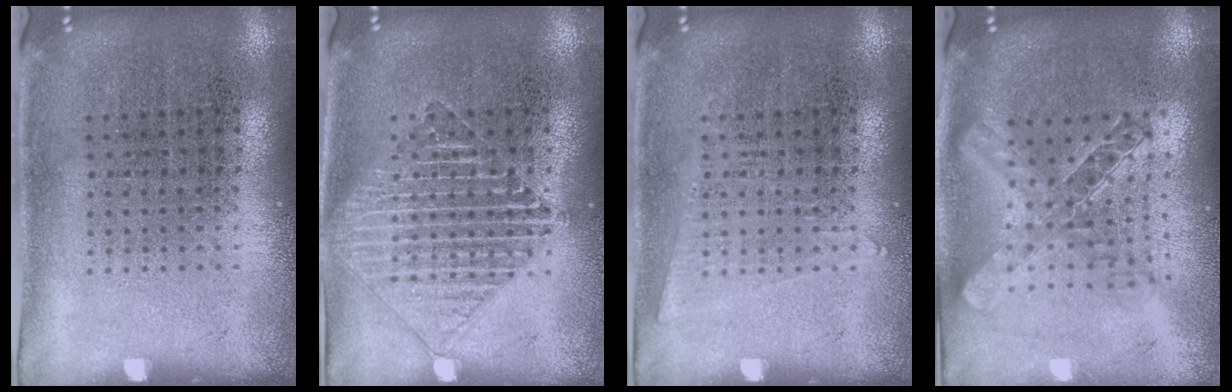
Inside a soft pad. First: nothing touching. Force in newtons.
{"total": 3.0, "press": 3.0, "slide": 0.4}
{"total": 0.9, "press": 0.9, "slide": 0.3}
{"total": 2.0, "press": 1.7, "slide": 1.1}